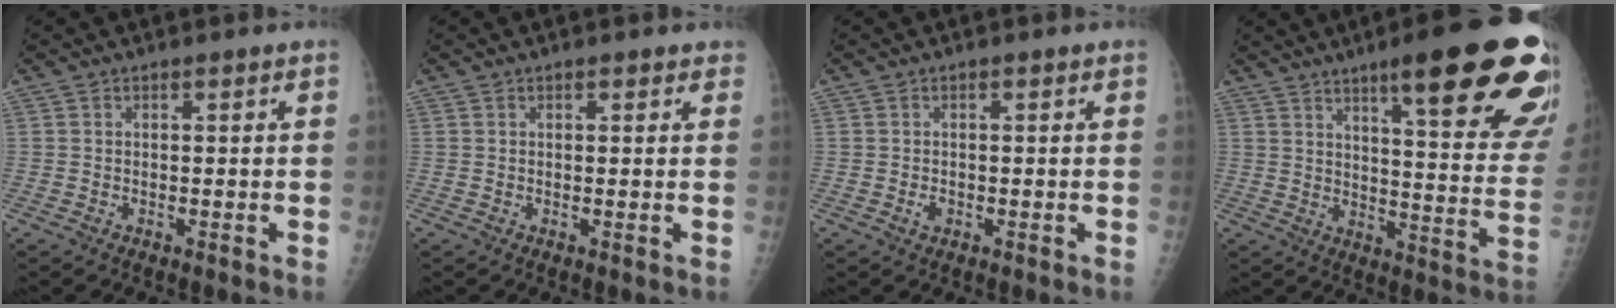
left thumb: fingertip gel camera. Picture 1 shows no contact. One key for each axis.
{"total": 1.3, "fx": 0.8, "fy": 0.8, "fz": 0.7, "tx": 0.001, "ty": -0.001, "tz": 0.005}
{"total": 1.4, "fx": -0.5, "fy": 1.0, "fz": 0.9, "tx": -0.011, "ty": 0.001, "tz": -0.007}
{"total": 26.2, "fx": 15.4, "fy": 4.6, "fz": 20.6, "tx": -0.219, "ty": -0.054, "tz": 0.207}